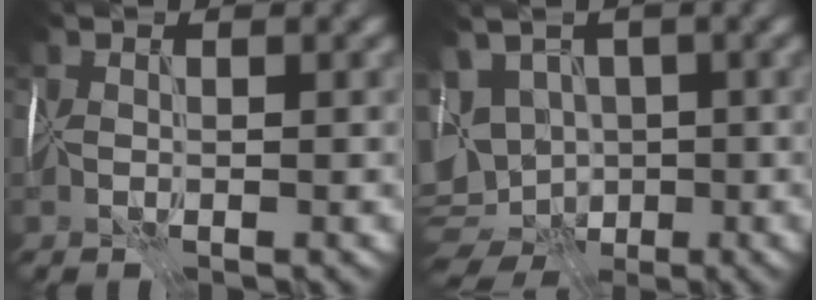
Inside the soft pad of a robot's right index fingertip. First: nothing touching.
{"total": 10.5, "force": [-0.8, 8.0, 6.8], "torque": [-0.117, 0.004, -0.014]}